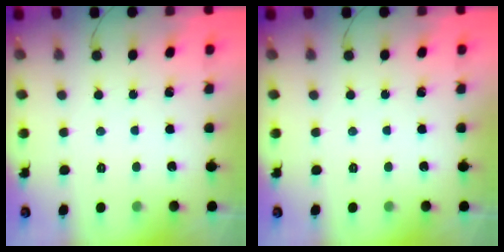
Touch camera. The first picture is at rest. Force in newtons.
{"total": 0.0}